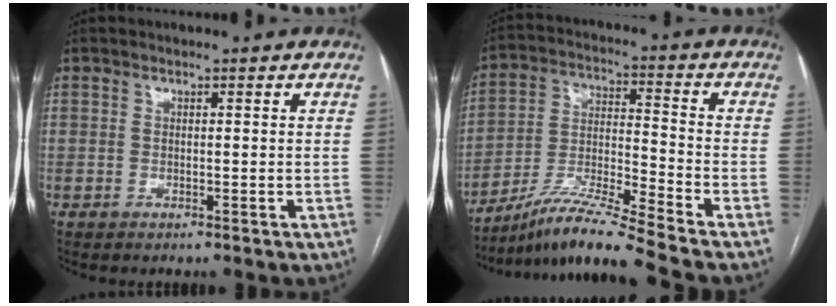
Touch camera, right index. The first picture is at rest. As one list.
[{"total": 13.2, "force": [-11.4, -2.2, 6.3], "torque": [-0.119, -0.007, -0.209]}]